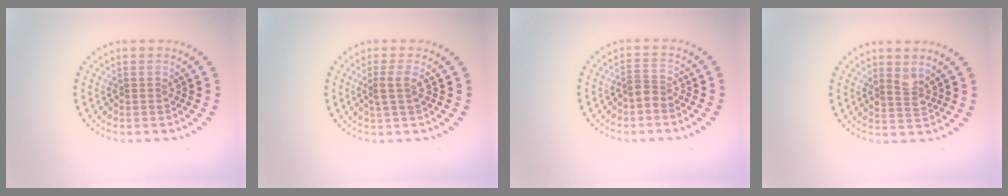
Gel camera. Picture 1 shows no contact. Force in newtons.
{"total": 1.7, "press": 1.3, "slide": 1.1}
{"total": 1.4, "press": 1.1, "slide": 0.9}
{"total": 1.7, "press": 1.4, "slide": 1.0}